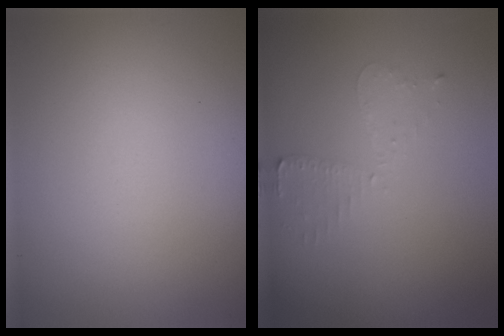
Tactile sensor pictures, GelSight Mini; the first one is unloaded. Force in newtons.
{"total": 1.9, "press": 1.9, "slide": 0.4}